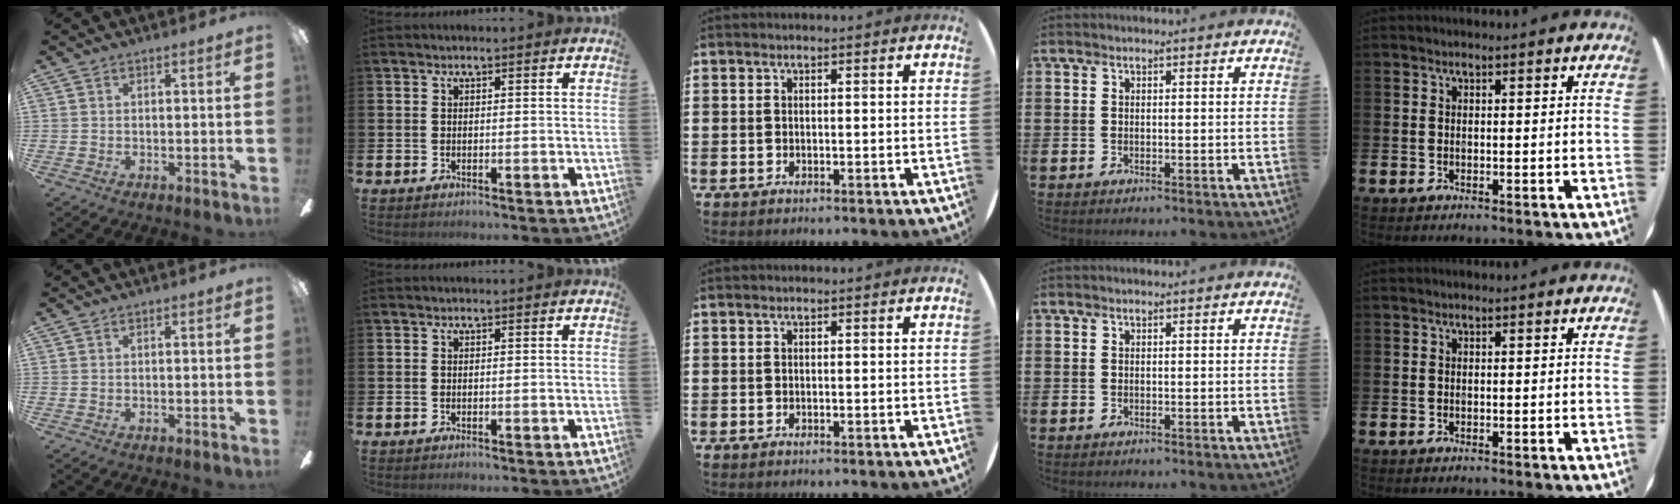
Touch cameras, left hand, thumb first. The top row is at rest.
{}